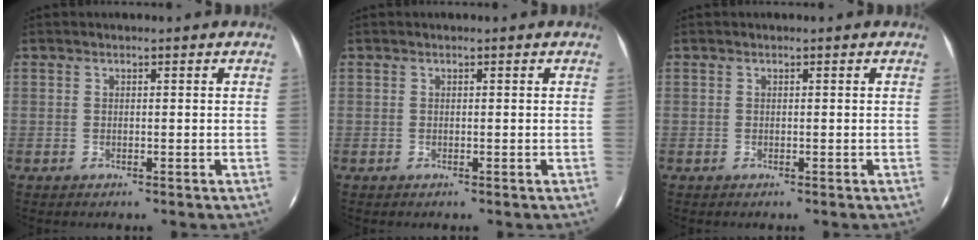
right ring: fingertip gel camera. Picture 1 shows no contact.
{"total": 0.0}
{"total": 0.0}